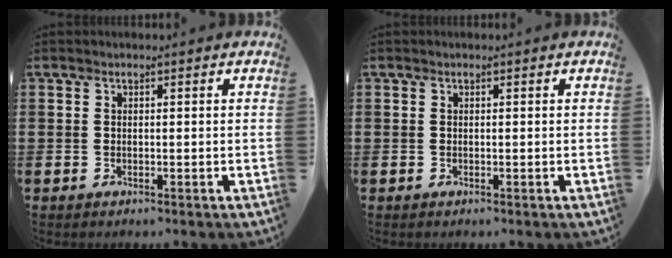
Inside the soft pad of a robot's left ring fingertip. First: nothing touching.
{"total": 0.0}